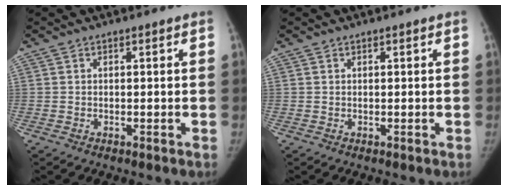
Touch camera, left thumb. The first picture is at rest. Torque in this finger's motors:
{"motor_torque": [-0.03, 0.04, 0.03, -0.06, 0.01]}